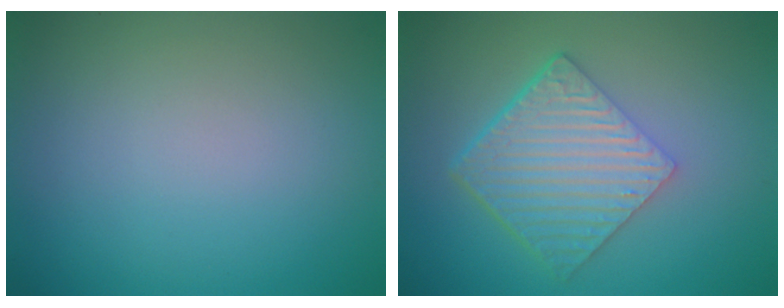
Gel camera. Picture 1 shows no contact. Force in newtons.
{"total": 6.5, "press": 4.4, "slide": 4.7}